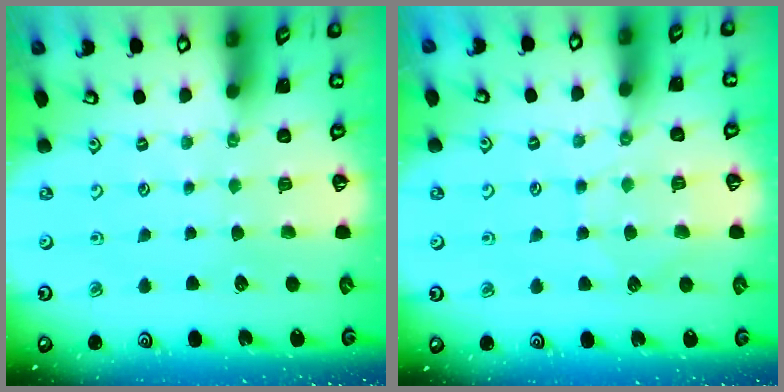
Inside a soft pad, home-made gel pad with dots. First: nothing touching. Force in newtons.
{"total": 5.4, "press": 5.4, "slide": 0.7}